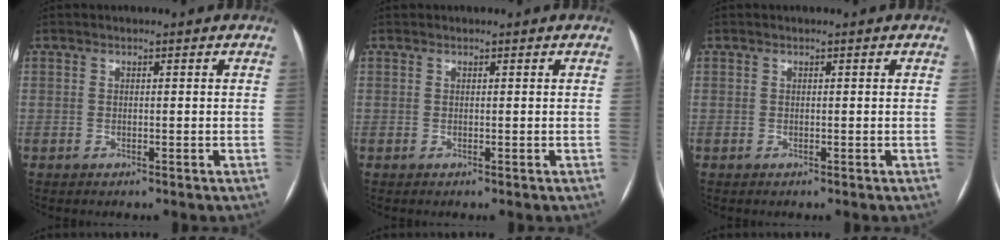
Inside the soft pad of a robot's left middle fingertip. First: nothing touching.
{"total": 0.0}
{"total": 0.0}